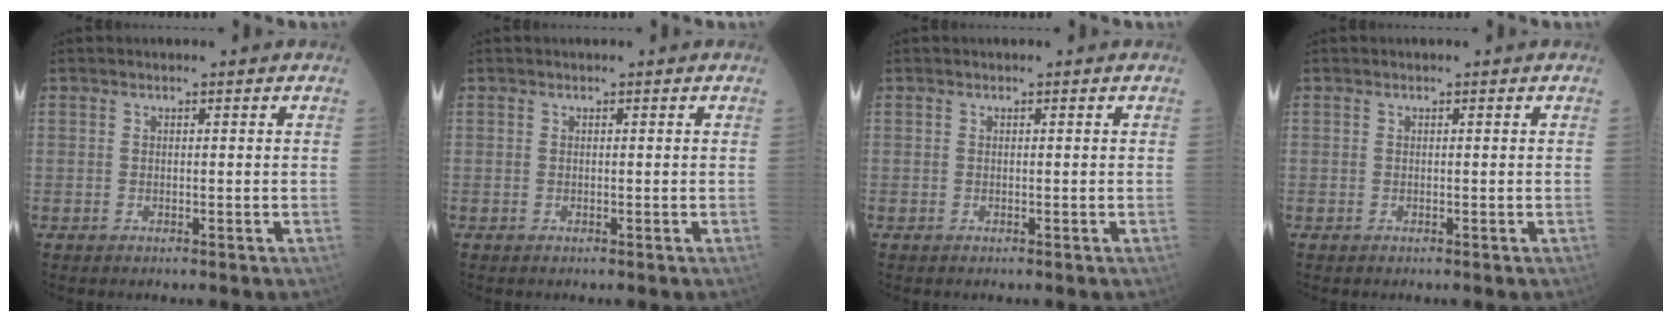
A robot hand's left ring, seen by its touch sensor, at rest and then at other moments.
{"total": 0.0}
{"total": 0.0}
{"total": 0.0}